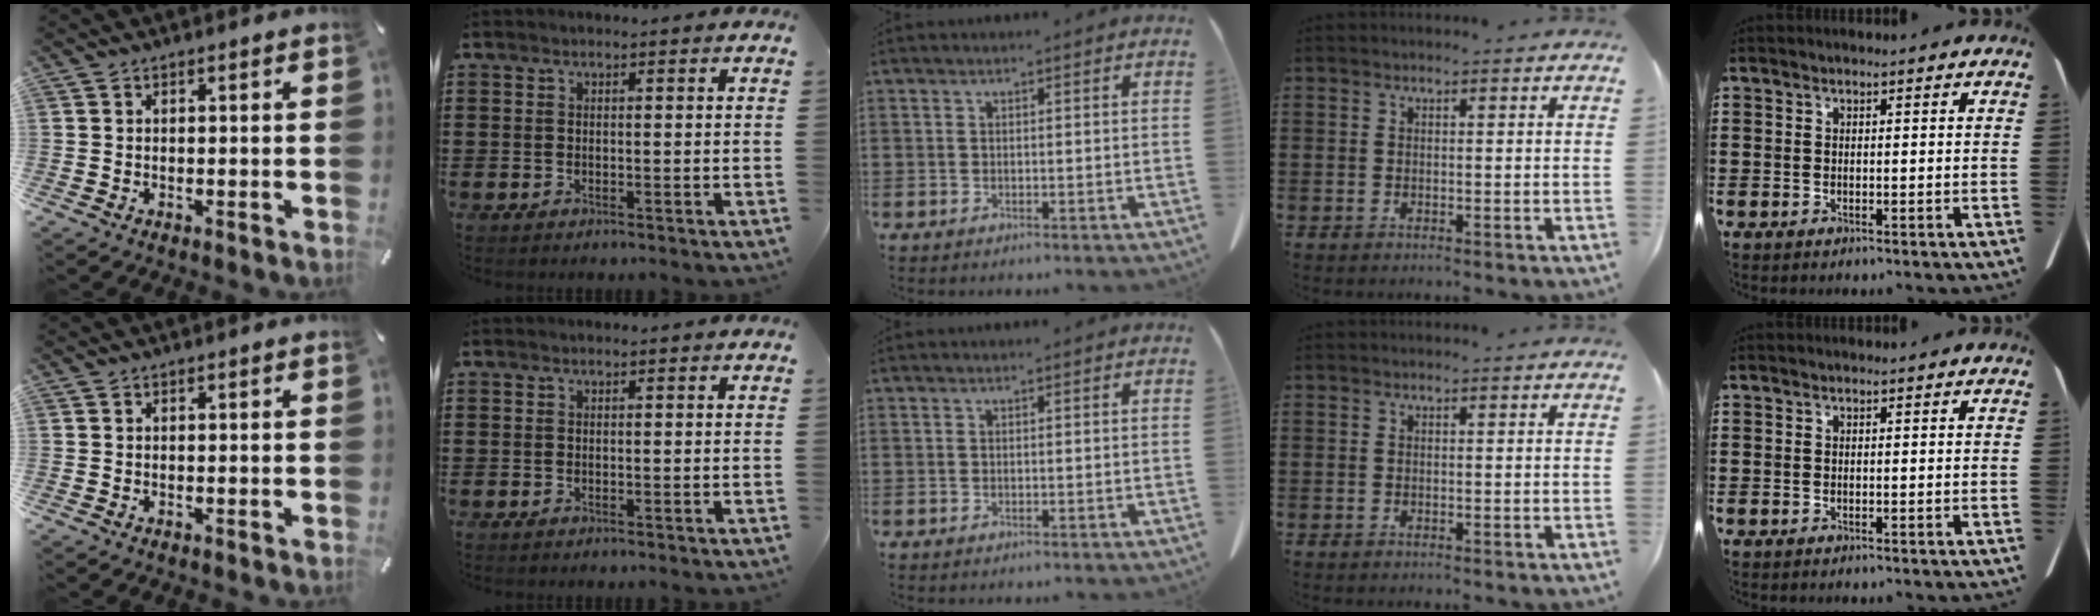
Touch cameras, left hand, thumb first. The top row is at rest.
{}